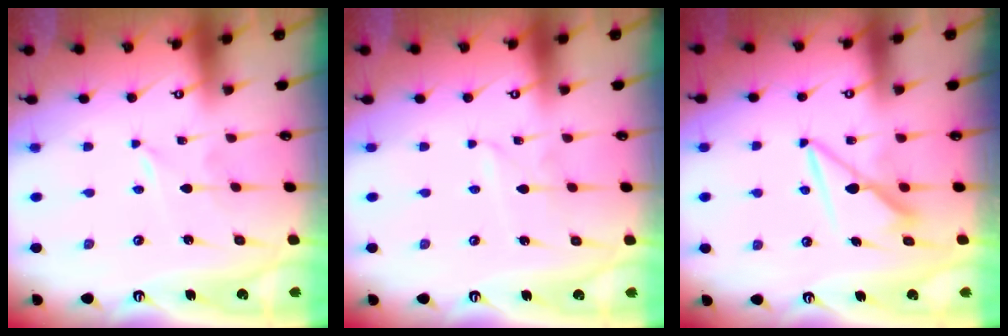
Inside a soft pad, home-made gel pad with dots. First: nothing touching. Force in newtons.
{"total": 2.1, "press": 2.1, "slide": 0.3}
{"total": 8.2, "press": 8.2, "slide": 0.0}